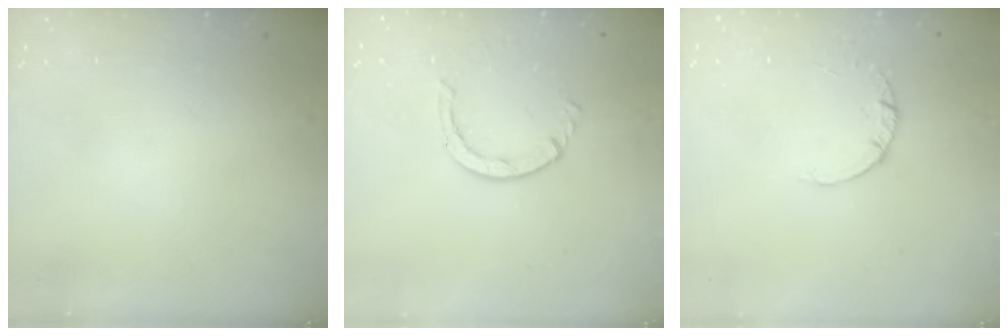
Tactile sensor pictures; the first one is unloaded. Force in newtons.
{"total": 2.5, "press": 2.5, "slide": 0.3}
{"total": 1.8, "press": 1.8, "slide": 0.1}